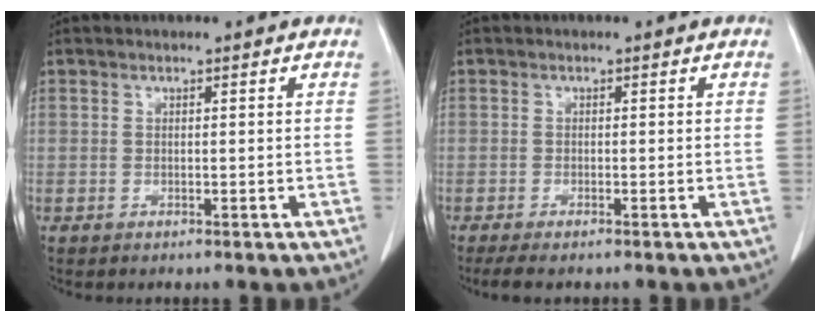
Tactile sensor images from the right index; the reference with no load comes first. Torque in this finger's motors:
{"motor_torque": [-0.05, 0.09, 0.12, 0.03]}